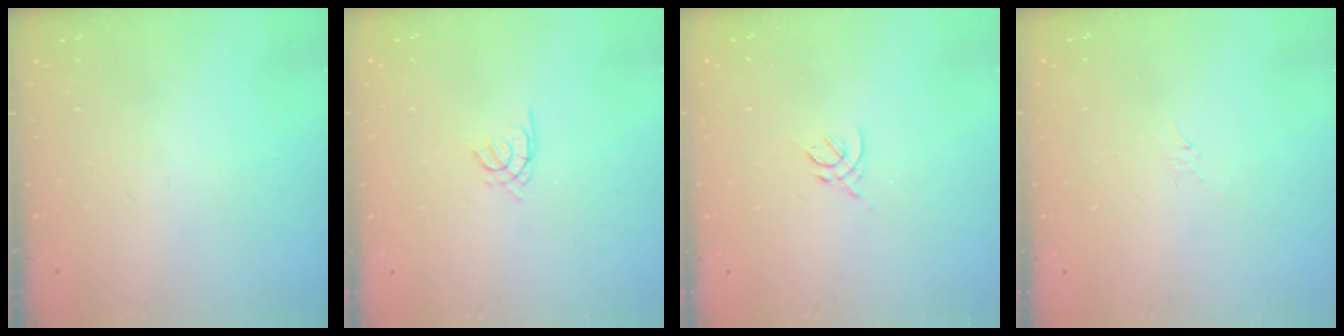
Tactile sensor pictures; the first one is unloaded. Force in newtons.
{"total": 1.5, "press": 1.4, "slide": 0.4}
{"total": 2.6, "press": 2.5, "slide": 0.7}
{"total": 2.8, "press": 2.7, "slide": 0.6}